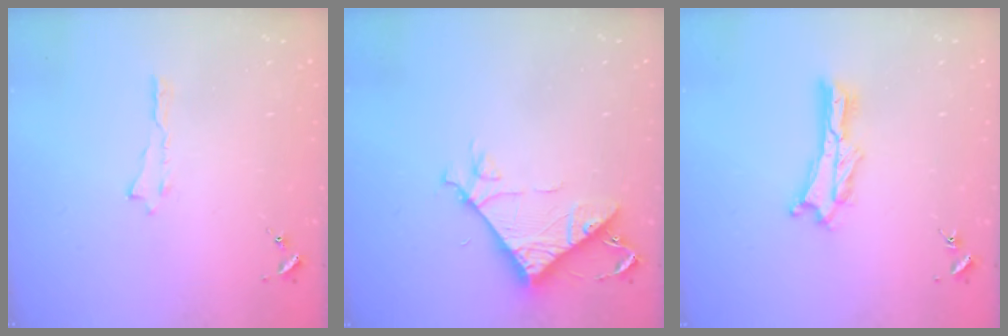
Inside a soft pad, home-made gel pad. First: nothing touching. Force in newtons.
{"total": 7.5, "press": 7.5, "slide": 0.6}
{"total": 2.3, "press": 2.3, "slide": 0.3}